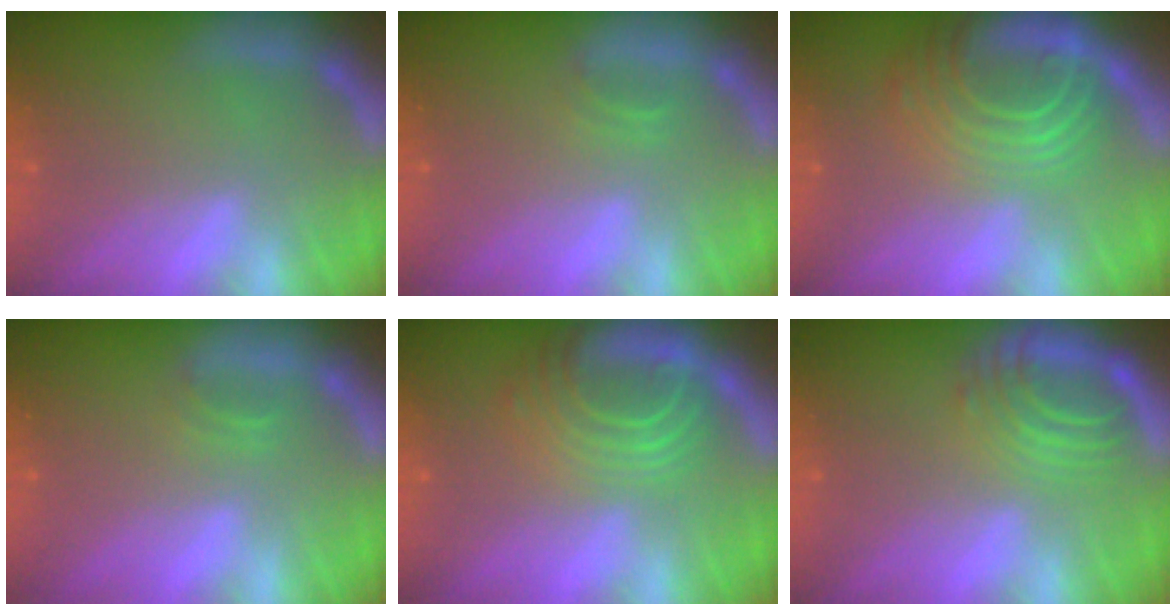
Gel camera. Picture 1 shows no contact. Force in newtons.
{"total": 0.9}
{"total": 10.0}
{"total": 0.9}
{"total": 8.1}
{"total": 5.5}